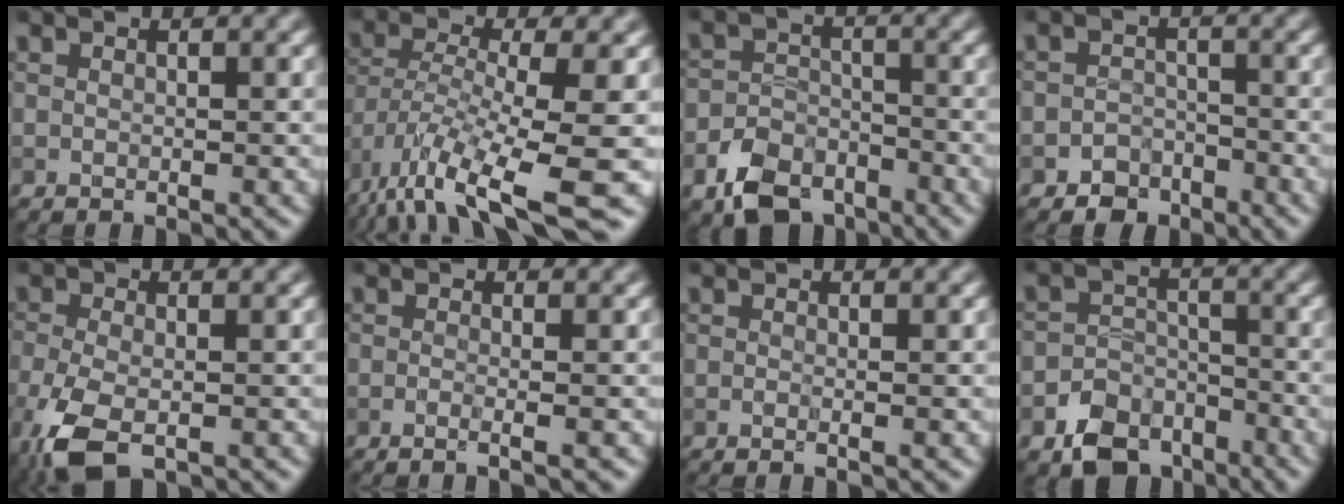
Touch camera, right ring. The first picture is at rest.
{"total": 10.9, "force": [-5.6, 3.2, 8.8], "torque": [-0.165, -0.020, -0.097]}
{"total": 5.6, "force": [-3.8, 3.5, 2.3], "torque": [-0.042, -0.007, -0.071]}
{"total": 2.4, "force": [-1.8, 1.7, 0.3], "torque": [0.010, 0.005, -0.036]}
{"total": 5.8, "force": [-3.3, 2.6, 4.1], "torque": [-0.103, -0.017, -0.070]}
{"total": 2.4, "force": [-0.4, 1.1, 2.1], "torque": [-0.005, 0.000, -0.029]}
{"total": 1.0, "force": [-0.1, 0.4, 0.9], "torque": [-0.006, -0.009, -0.012]}
{"total": 5.6, "force": [-3.7, 3.8, 2.0], "torque": [-0.026, -0.007, -0.063]}